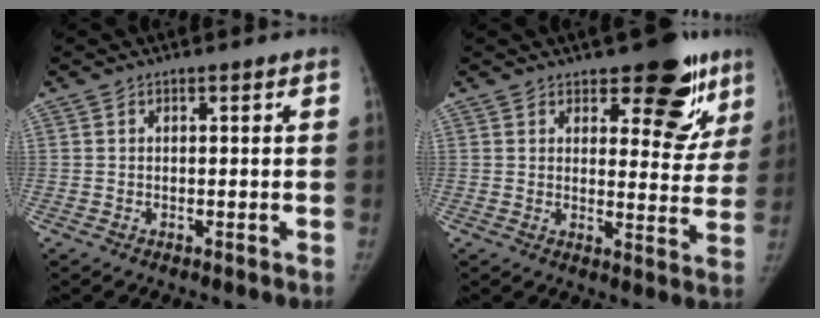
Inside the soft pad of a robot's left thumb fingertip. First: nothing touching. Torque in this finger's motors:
{"motor_torque": [0.71, -0.18, 0.93, -0.71, 0.16]}